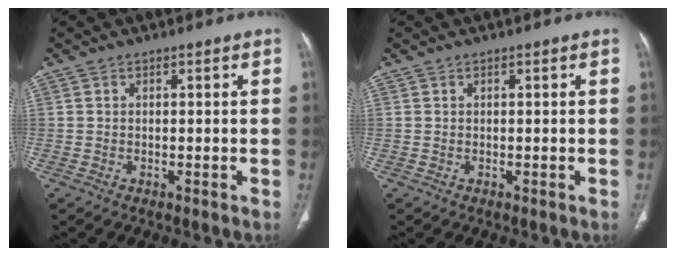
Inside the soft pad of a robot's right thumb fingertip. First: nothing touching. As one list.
[{"total": 0.0}]